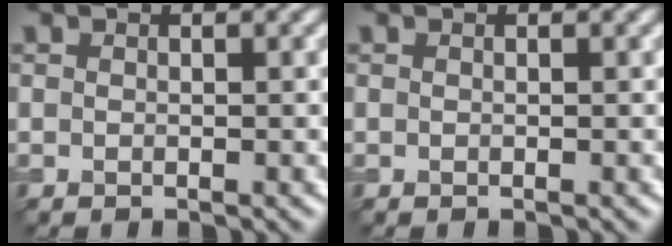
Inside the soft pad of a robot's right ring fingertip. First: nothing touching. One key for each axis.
{"total": 0.0}